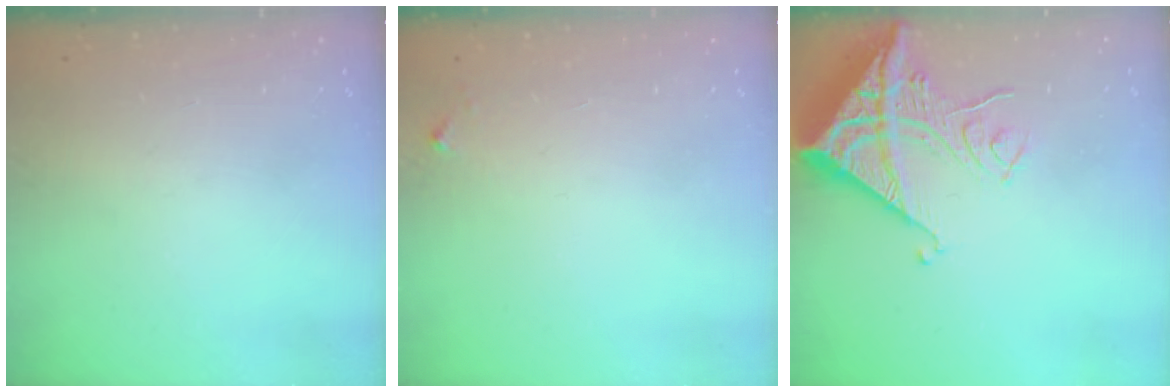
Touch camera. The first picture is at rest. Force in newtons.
{"total": 2.8, "press": 2.8, "slide": 0.2}
{"total": 17.1, "press": 17.0, "slide": 1.6}